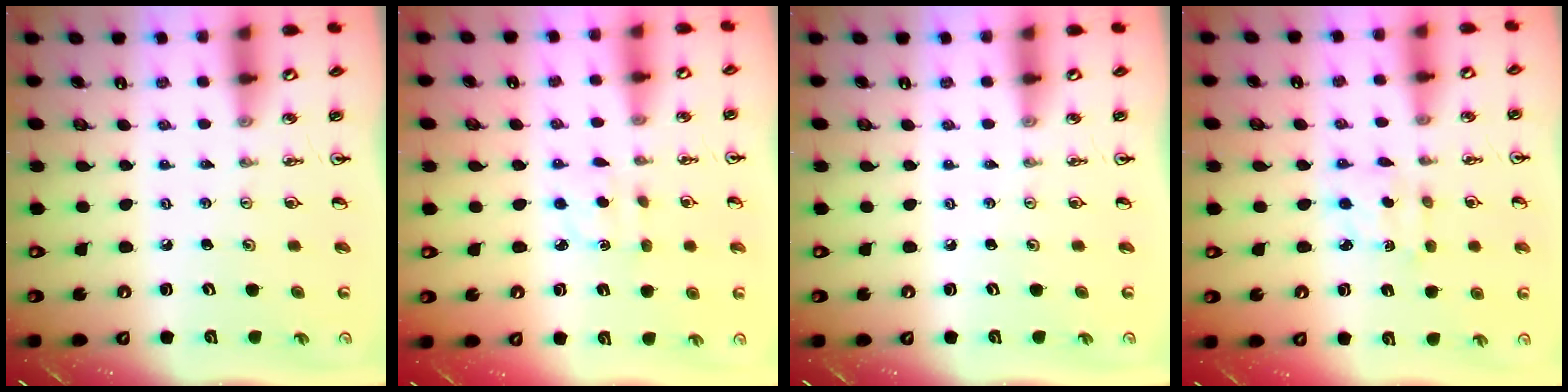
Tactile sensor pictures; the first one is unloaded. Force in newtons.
{"total": 2.7, "press": 2.6, "slide": 0.4}
{"total": 0.0}
{"total": 2.8, "press": 2.7, "slide": 0.7}